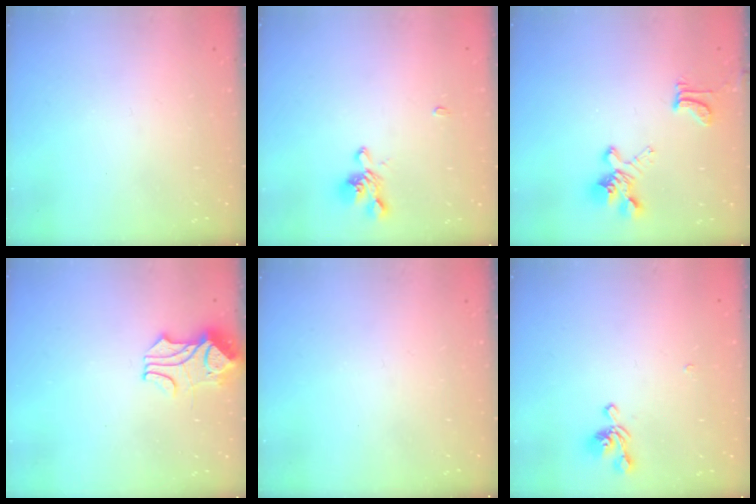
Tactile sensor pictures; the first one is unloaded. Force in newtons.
{"total": 1.0, "press": 0.1, "slide": 1.0}
{"total": 3.9, "press": 3.6, "slide": 1.6}
{"total": 1.7, "press": 1.3, "slide": 1.1}
{"total": 0.0}
{"total": 1.6, "press": 1.3, "slide": 0.9}